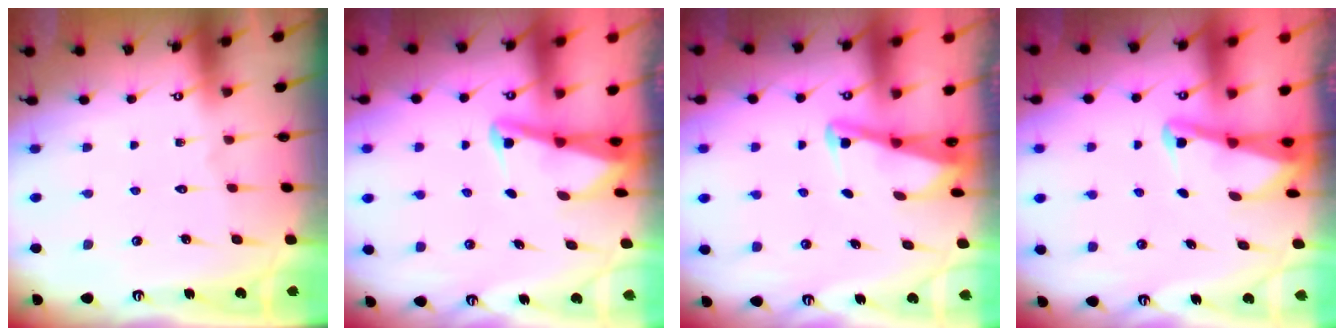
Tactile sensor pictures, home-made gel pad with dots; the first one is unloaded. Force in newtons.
{"total": 2.7, "press": 2.6, "slide": 0.6}
{"total": 3.0, "press": 3.0, "slide": 0.3}
{"total": 2.2, "press": 2.2, "slide": 0.3}